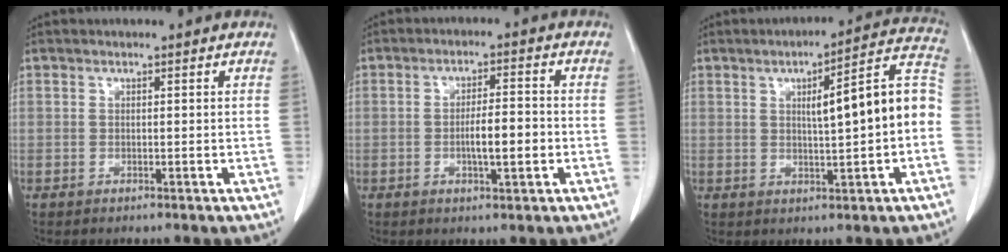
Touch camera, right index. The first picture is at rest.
{"total": 5.3, "force": [-1.1, 1.0, 5.1], "torque": [-0.091, 0.004, -0.014]}
{"total": 12.1, "force": [0.1, 1.3, 12.0], "torque": [-0.158, 0.032, 0.002]}